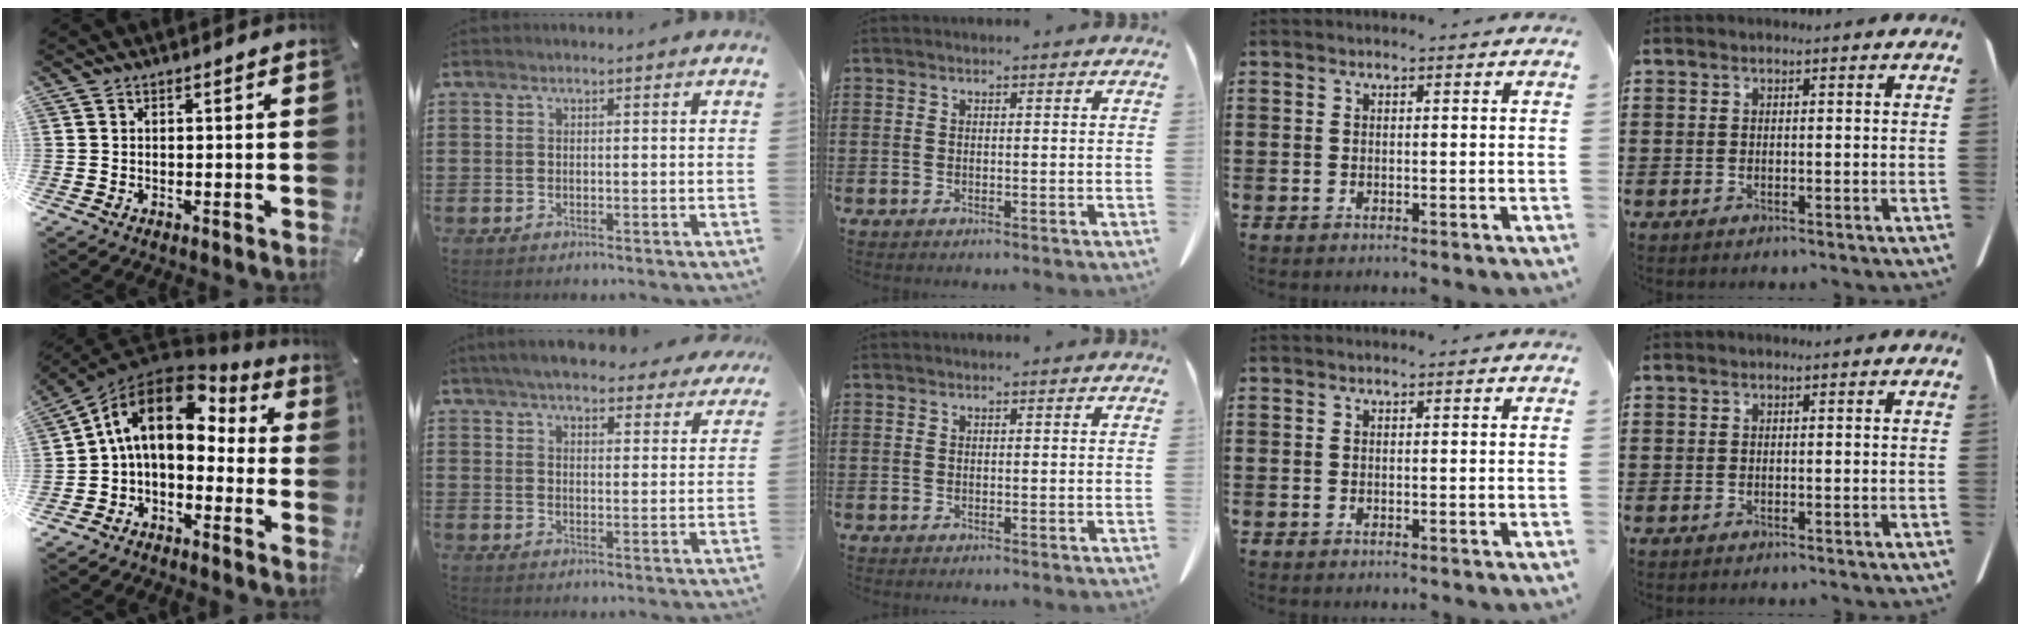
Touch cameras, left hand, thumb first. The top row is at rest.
{"thumb": {"total": 13.0, "force": [1.9, 9.1, 9.1], "torque": [-0.167, 0.001, 0.028]}, "index": {"total": 5.8, "force": [5.3, 0.9, 2.0], "torque": [-0.058, -0.015, 0.097]}}